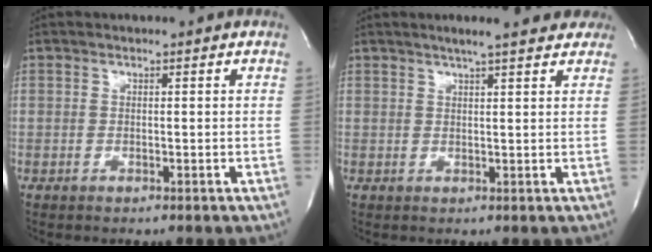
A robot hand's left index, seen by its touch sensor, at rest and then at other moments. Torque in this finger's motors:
{"motor_torque": [-0.04, -0.13, -0.14, 0.03]}